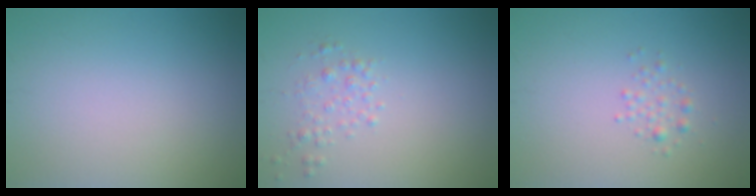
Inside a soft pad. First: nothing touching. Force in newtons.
{"total": 1.4, "press": 1.4, "slide": 0.0}
{"total": 1.2, "press": 1.2, "slide": 0.0}